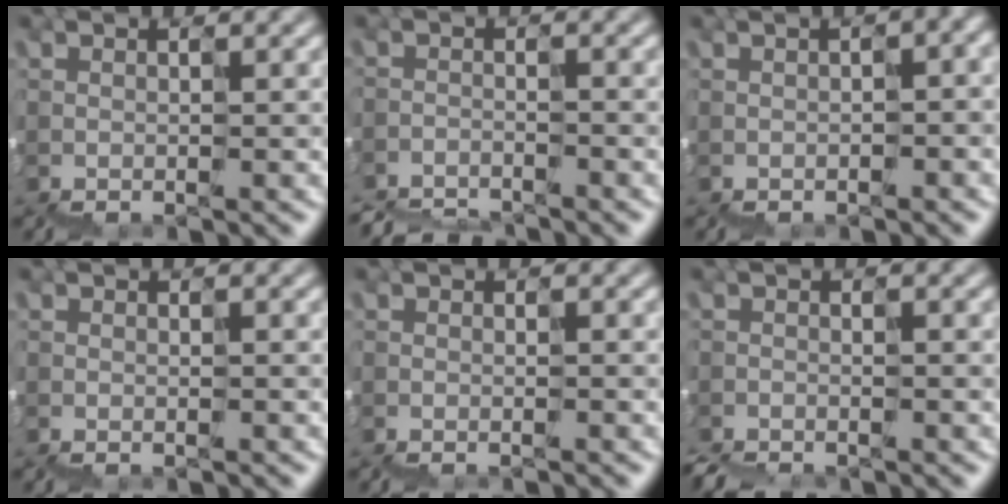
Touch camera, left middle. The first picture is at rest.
{"total": 4.5, "force": [-4.1, -0.6, -1.7], "torque": [0.002, -0.017, -0.068]}
{"total": 8.5, "force": [-0.4, 3.8, 7.6], "torque": [-0.081, 0.023, 0.006]}
{"total": 0.8, "force": [-0.8, 0.1, 0.0], "torque": [0.007, -0.007, -0.007]}
{"total": 1.1, "force": [-1.1, 0.1, 0.0], "torque": [0.009, -0.009, -0.007]}
{"total": 3.1, "force": [-3.1, 0.2, 0.2], "torque": [-0.006, -0.014, -0.035]}